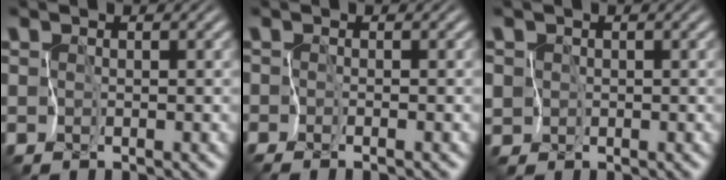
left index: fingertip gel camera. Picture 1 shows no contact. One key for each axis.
{"total": 0.9, "fx": -0.6, "fy": -0.6, "fz": 0.1, "tx": -0.009, "ty": -0.004, "tz": -0.020}
{"total": 3.2, "fx": -0.3, "fy": 3.1, "fz": 0.8, "tx": -0.030, "ty": 0.010, "tz": -0.038}